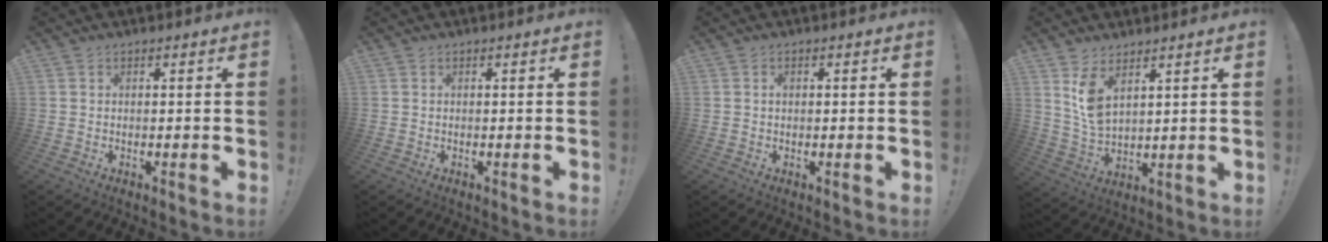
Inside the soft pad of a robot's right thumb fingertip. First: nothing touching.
{"total": 0.0}
{"total": 0.6, "force": [0.1, 0.6, 0.2], "torque": [-0.004, 0.005, 0.001]}
{"total": 7.8, "force": [4.9, 3.6, 4.8], "torque": [-0.095, -0.029, 0.091]}